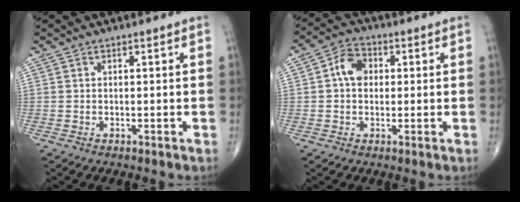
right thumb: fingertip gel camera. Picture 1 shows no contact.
{"total": 5.7, "force": [0.7, 4.4, 3.6], "torque": [-0.051, 0.015, 0.003]}